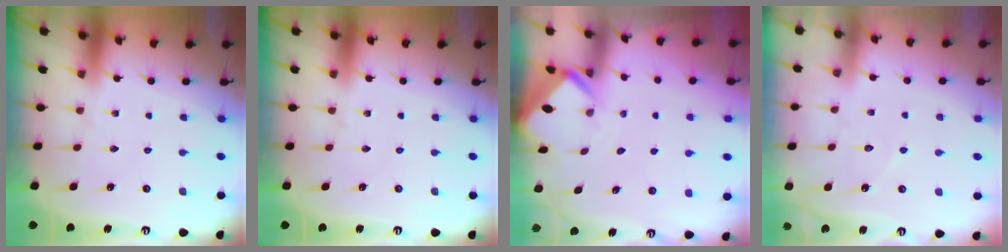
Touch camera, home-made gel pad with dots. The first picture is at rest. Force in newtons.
{"total": 0.0}
{"total": 2.8, "press": 2.8, "slide": 0.2}
{"total": 4.8, "press": 4.7, "slide": 0.4}